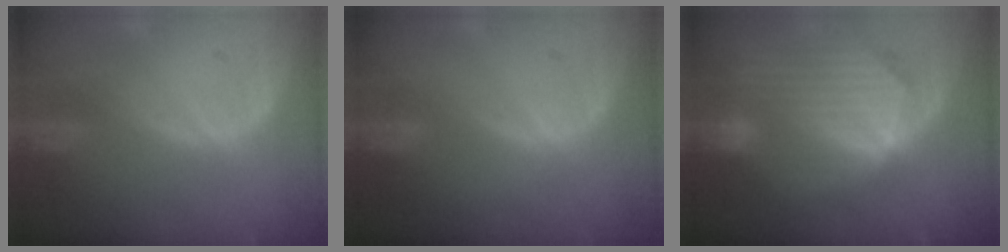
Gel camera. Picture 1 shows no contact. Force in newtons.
{"total": 0.0}
{"total": 10.3, "press": 8.9, "slide": 5.2}